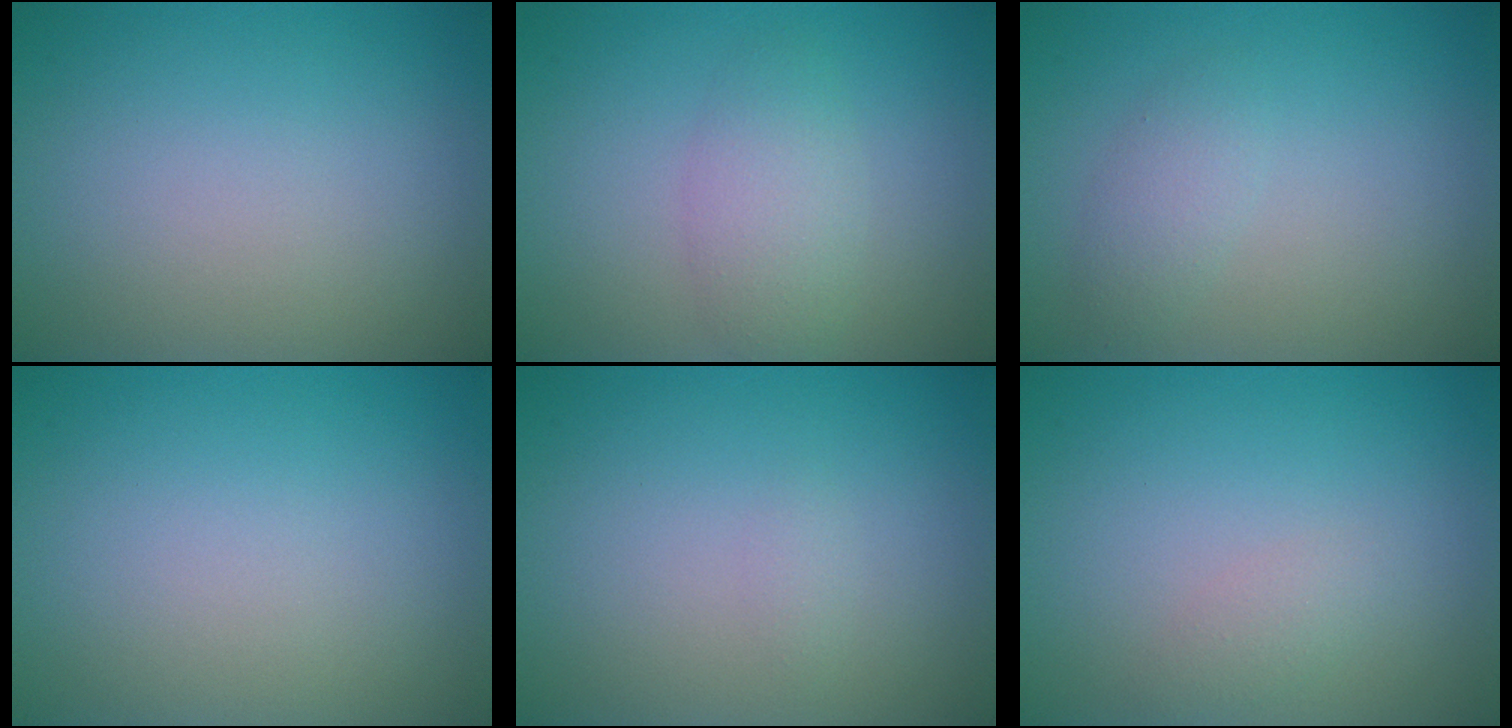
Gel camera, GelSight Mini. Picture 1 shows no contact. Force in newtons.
{"total": 2.7, "press": 2.7, "slide": 0.1}
{"total": 1.6, "press": 1.6, "slide": 0.1}
{"total": 0.0}
{"total": 0.5, "press": 0.5, "slide": 0.1}
{"total": 1.1, "press": 1.1, "slide": 0.0}